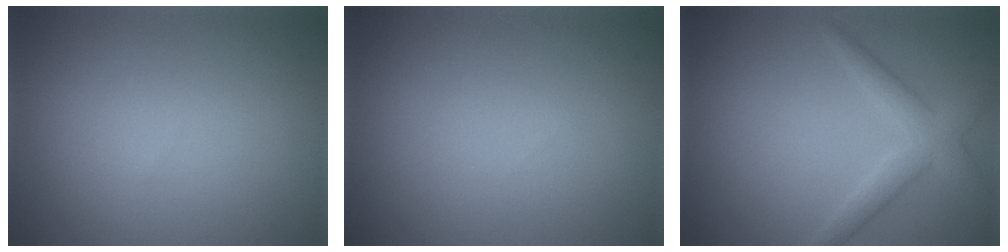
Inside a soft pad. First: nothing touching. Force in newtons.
{"total": 0.0}
{"total": 2.8, "press": 2.8, "slide": 0.1}